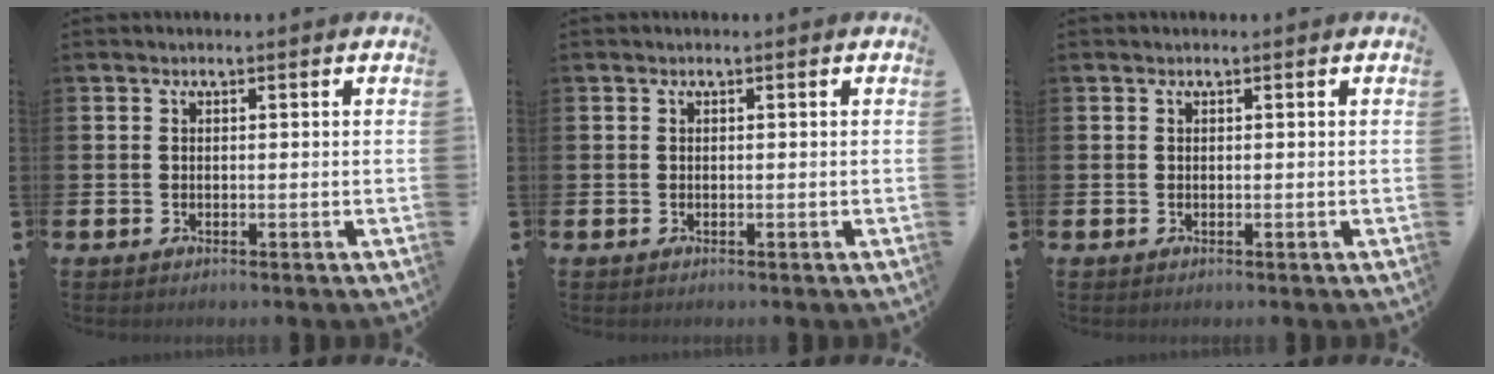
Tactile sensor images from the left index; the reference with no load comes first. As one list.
[{"total": 0.0}, {"total": 0.0}]